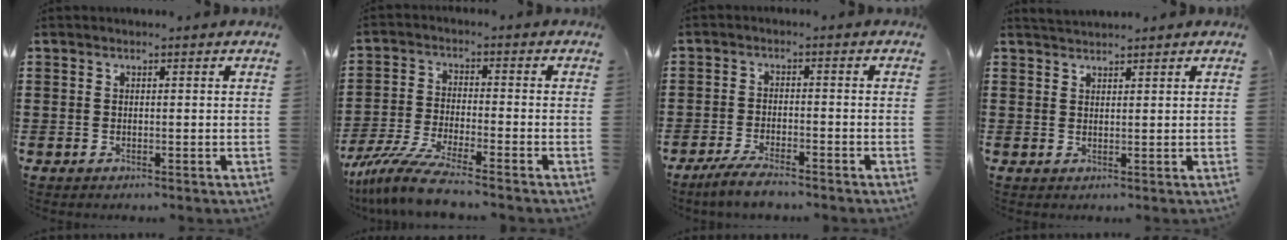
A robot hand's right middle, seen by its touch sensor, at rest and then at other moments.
{"total": 7.6, "force": [-6.6, 0.2, 3.8], "torque": [-0.095, -0.015, -0.132]}
{"total": 3.8, "force": [-3.4, 0.4, 1.6], "torque": [-0.042, -0.003, -0.070]}
{"total": 1.8, "force": [1.8, 0.1, 0.2], "torque": [-0.008, 0.002, 0.035]}